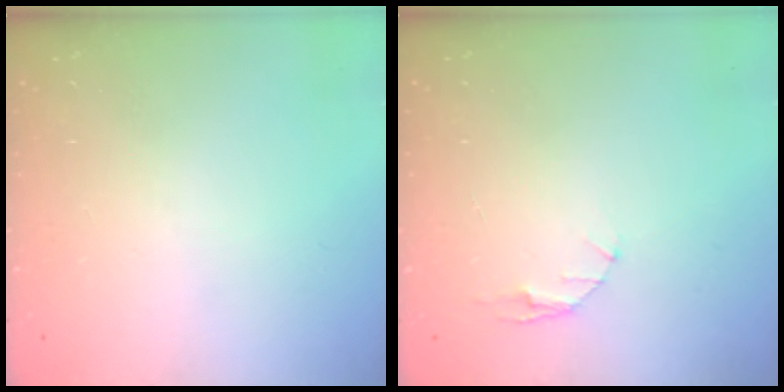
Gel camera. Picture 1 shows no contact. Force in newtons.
{"total": 2.9, "press": 2.9, "slide": 0.4}